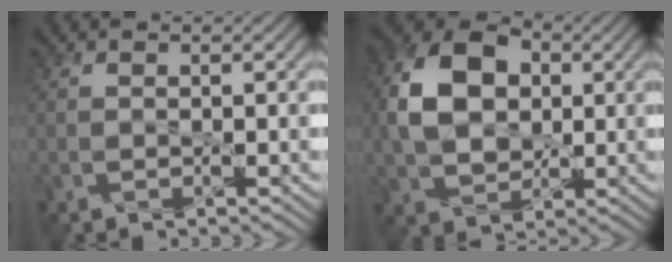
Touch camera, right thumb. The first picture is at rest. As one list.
[{"total": 10.5, "force": [1.4, 7.6, 7.1], "torque": [-0.162, 0.014, 0.020]}]